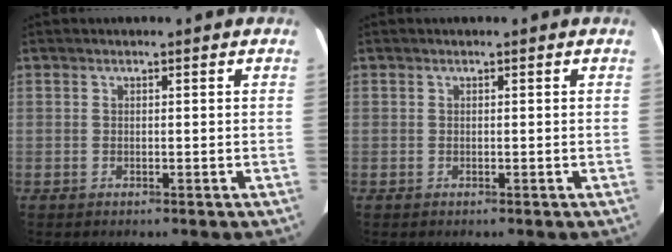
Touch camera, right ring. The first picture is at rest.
{"total": 0.0}